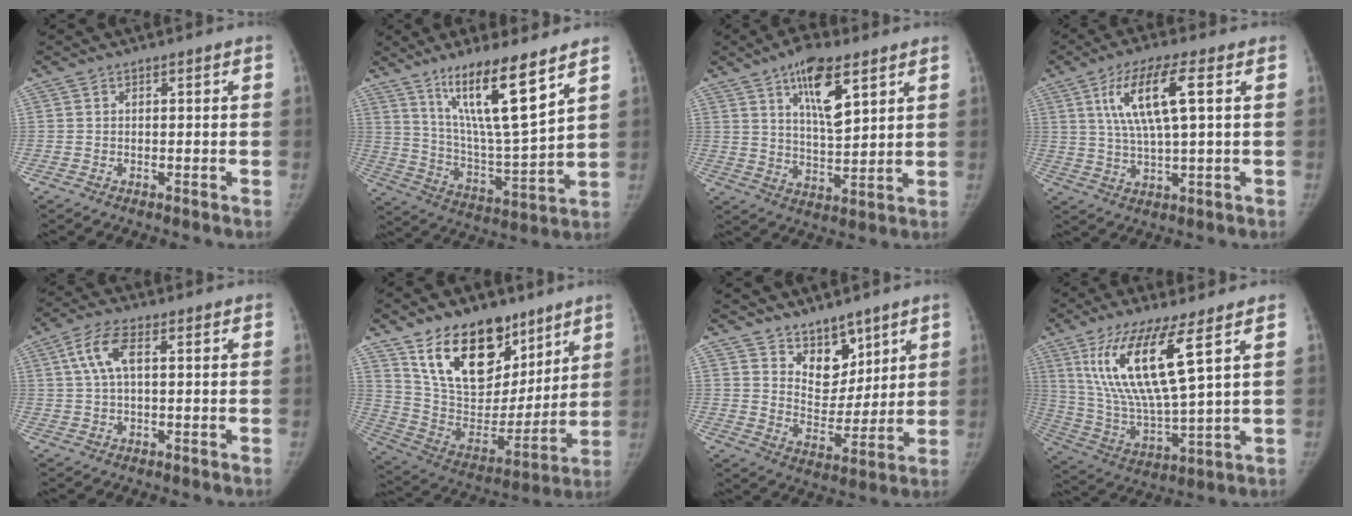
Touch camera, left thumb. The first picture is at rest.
{"total": 16.6, "force": [10.3, 1.8, 12.9], "torque": [-0.220, -0.070, 0.193]}
{"total": 13.6, "force": [6.9, 4.5, 10.9], "torque": [-0.166, -0.034, 0.122]}
{"total": 10.9, "force": [3.2, 2.2, 10.2], "torque": [-0.213, 0.001, 0.062]}
{"total": 6.1, "force": [1.5, 2.5, 5.3], "torque": [-0.120, 0.019, 0.029]}
{"total": 22.4, "force": [13.9, 13.0, 11.9], "torque": [-0.153, -0.063, 0.251]}
{"total": 9.1, "force": [6.6, 5.4, 3.2], "torque": [-0.010, -0.052, 0.122]}
{"total": 16.9, "force": [7.6, 3.1, 14.8], "torque": [-0.301, -0.041, 0.154]}